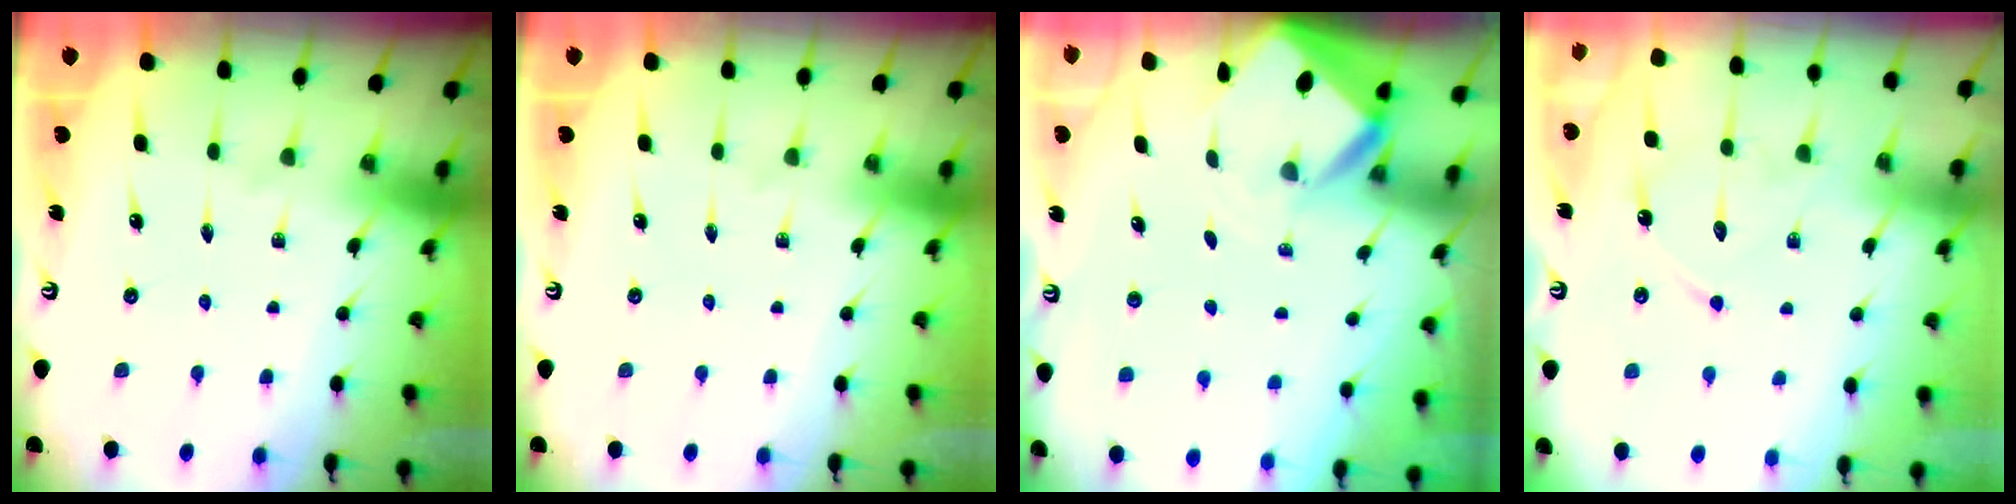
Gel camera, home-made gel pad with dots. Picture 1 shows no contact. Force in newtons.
{"total": 0.0}
{"total": 3.2, "press": 3.2, "slide": 0.2}
{"total": 11.6, "press": 11.6, "slide": 0.6}